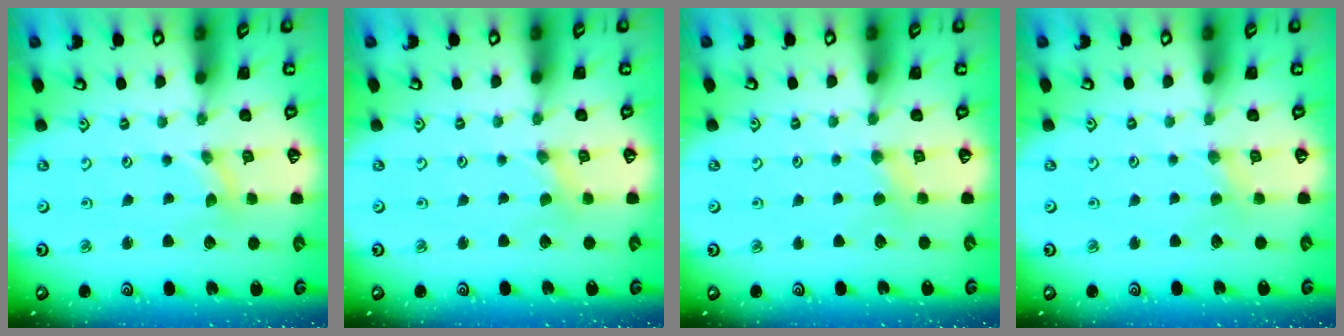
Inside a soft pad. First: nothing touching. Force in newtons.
{"total": 0.0}
{"total": 2.8, "press": 2.7, "slide": 0.6}
{"total": 1.5, "press": 1.4, "slide": 0.3}